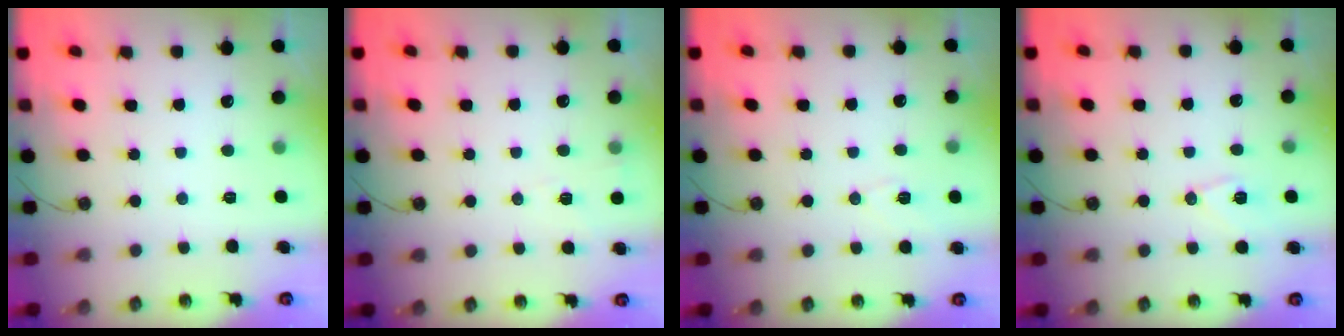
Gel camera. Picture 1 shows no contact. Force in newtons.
{"total": 4.3, "press": 4.2, "slide": 1.0}
{"total": 5.1, "press": 4.7, "slide": 2.0}
{"total": 8.6, "press": 8.4, "slide": 1.8}